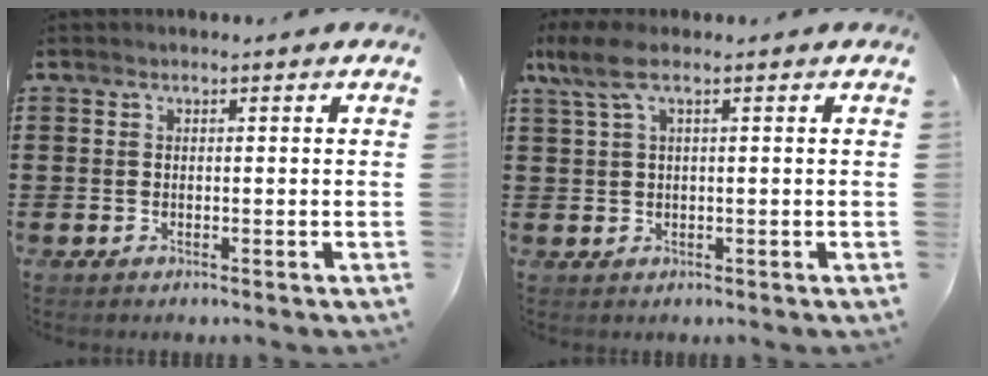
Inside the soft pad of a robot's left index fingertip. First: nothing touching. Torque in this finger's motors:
{"motor_torque": [0.45, -0.40, 0.16, 0.09]}